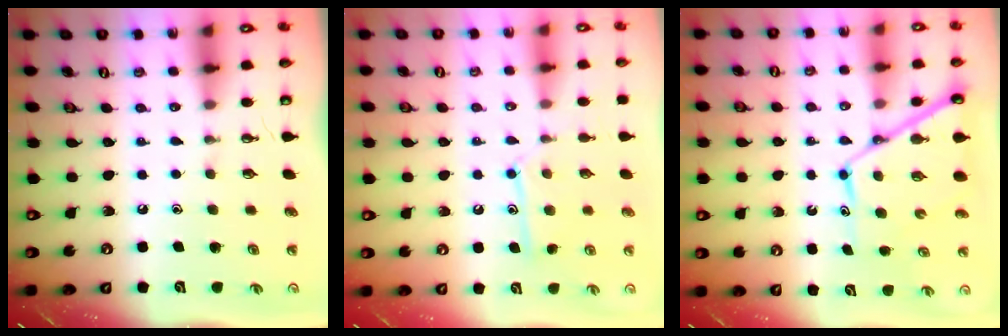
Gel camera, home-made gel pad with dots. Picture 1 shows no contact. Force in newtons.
{"total": 11.8, "press": 11.8, "slide": 0.8}
{"total": 11.5, "press": 11.5, "slide": 1.1}